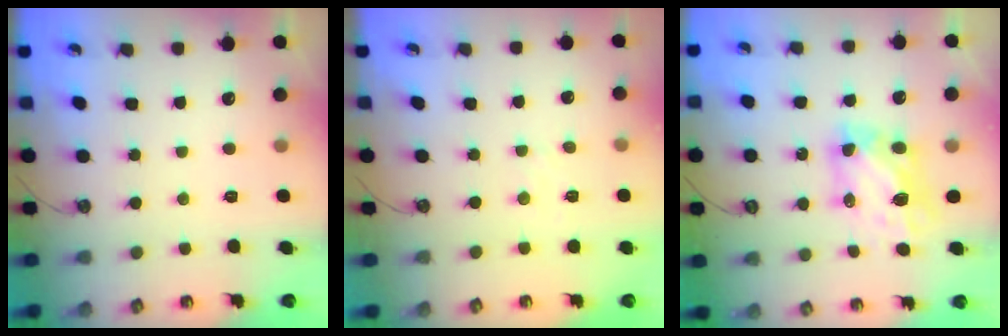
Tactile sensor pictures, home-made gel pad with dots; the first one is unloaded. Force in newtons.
{"total": 2.5, "press": 2.5, "slide": 0.4}
{"total": 7.2, "press": 7.1, "slide": 0.8}